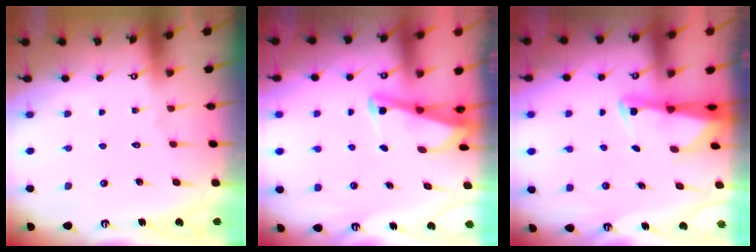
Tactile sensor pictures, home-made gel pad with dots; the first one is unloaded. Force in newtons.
{"total": 2.8, "press": 2.8, "slide": 0.3}
{"total": 2.8, "press": 2.7, "slide": 0.6}